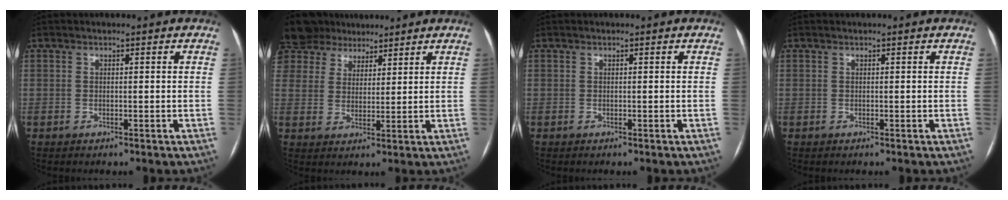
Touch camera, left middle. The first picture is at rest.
{"total": 12.2, "force": [9.8, 7.0, 2.3], "torque": [-0.068, 0.040, 0.183]}
{"total": 0.0}
{"total": 0.0}